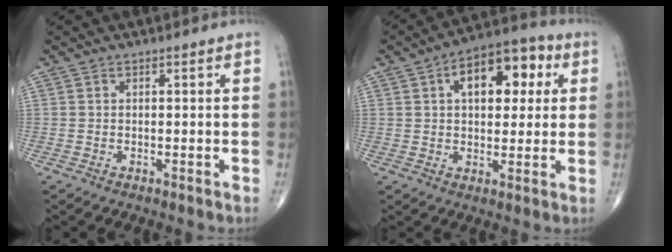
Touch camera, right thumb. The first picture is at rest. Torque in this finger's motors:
{"motor_torque": [0.54, 2.96, 0.94, 0.27, 0.28]}